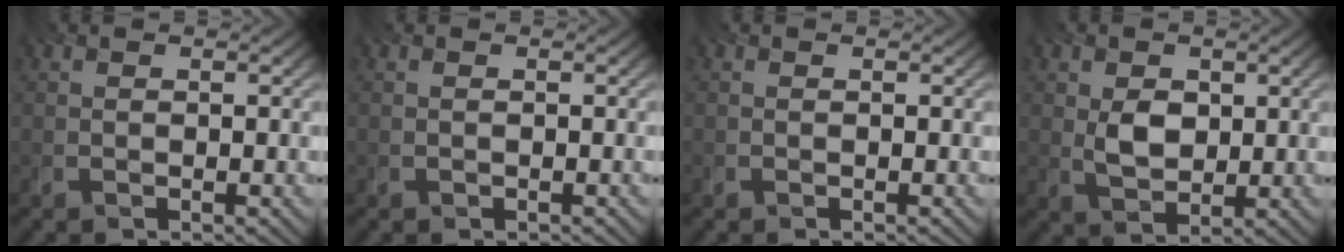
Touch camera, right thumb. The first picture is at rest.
{"total": 0.0}
{"total": 0.0}
{"total": 3.7, "force": [0.7, 2.7, 2.4], "torque": [-0.052, -0.004, 0.016]}